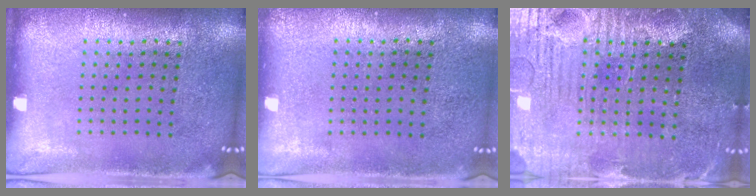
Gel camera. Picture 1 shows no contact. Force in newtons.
{"total": 0.0}
{"total": 4.0, "press": 3.8, "slide": 1.4}